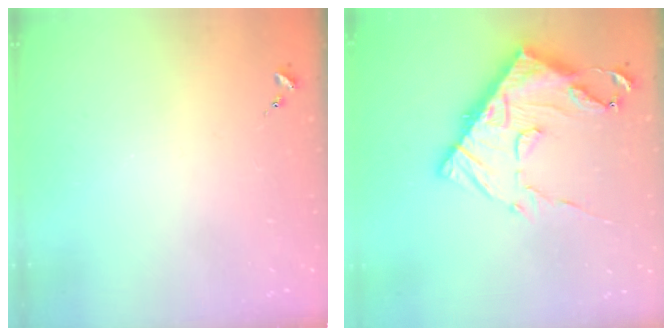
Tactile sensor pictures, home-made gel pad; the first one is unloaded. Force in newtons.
{"total": 20.8, "press": 20.7, "slide": 2.0}